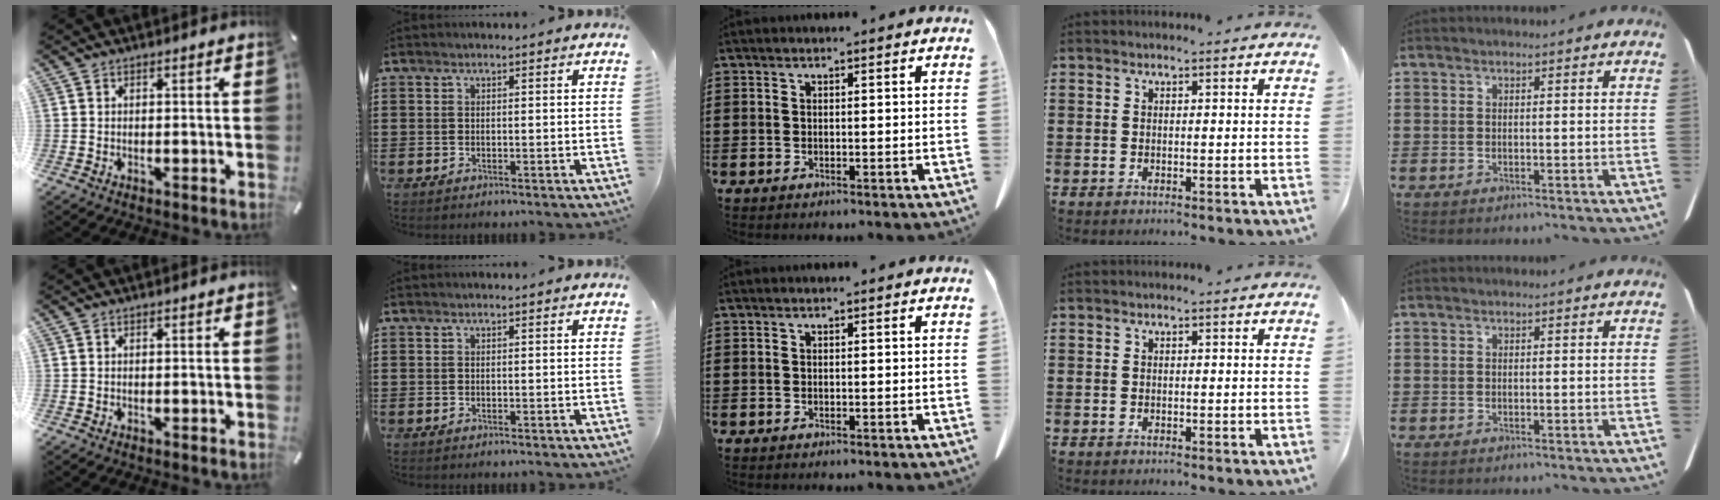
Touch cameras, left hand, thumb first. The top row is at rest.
{}